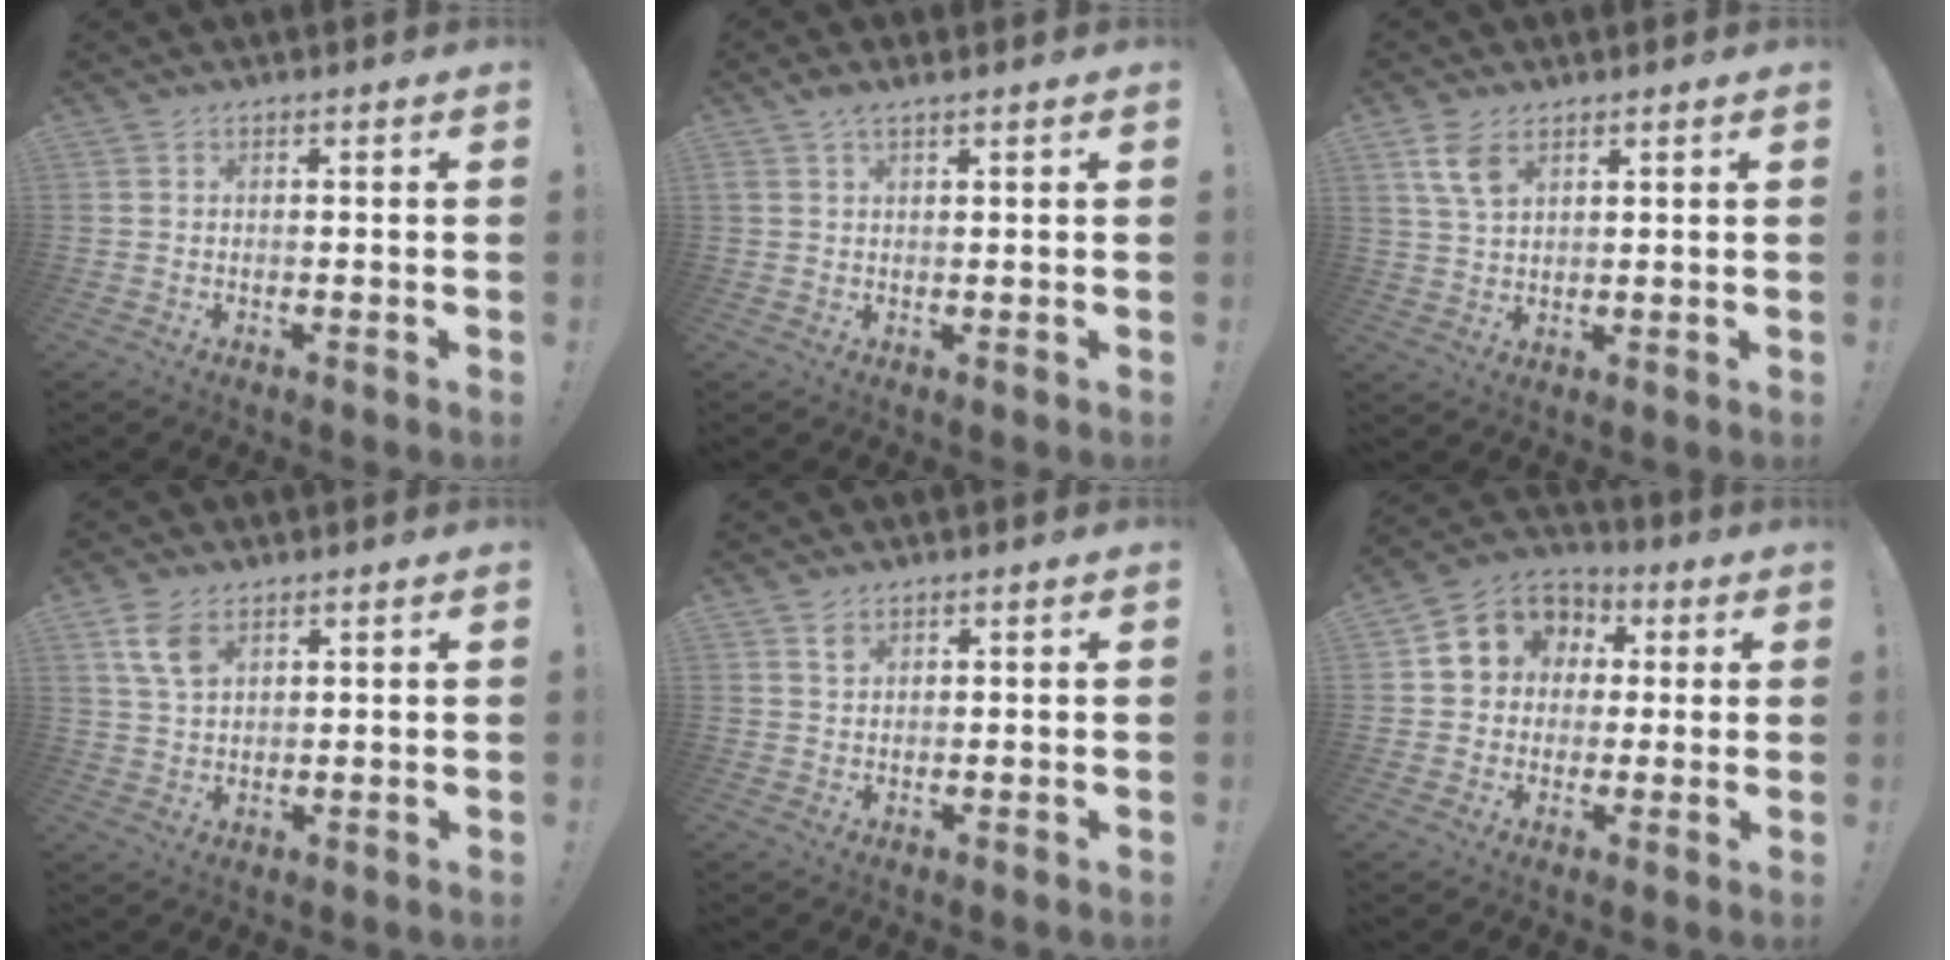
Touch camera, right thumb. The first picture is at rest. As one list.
[{"total": 2.5, "force": [1.8, 0.6, 1.7], "torque": [-0.035, -0.003, 0.032]}, {"total": 6.7, "force": [3.8, 3.5, 4.4], "torque": [-0.074, -0.015, 0.071]}, {"total": 6.7, "force": [3.6, 3.7, 4.2], "torque": [-0.074, -0.014, 0.070]}, {"total": 1.9, "force": [1.4, 1.0, 0.7], "torque": [0.000, -0.010, 0.024]}, {"total": 10.2, "force": [2.1, 9.2, 3.9], "torque": [-0.049, -0.004, 0.047]}]